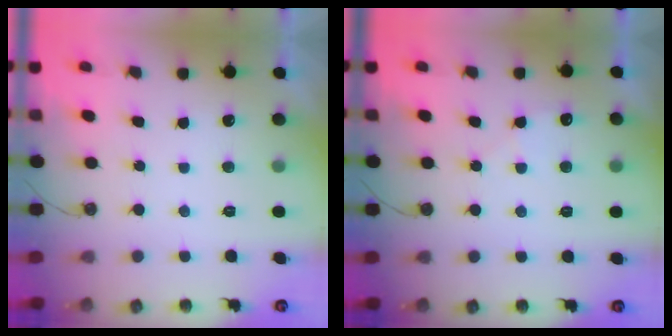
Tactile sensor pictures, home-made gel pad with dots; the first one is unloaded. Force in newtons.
{"total": 4.2, "press": 4.2, "slide": 0.6}